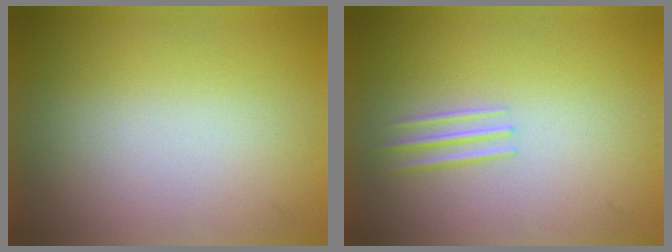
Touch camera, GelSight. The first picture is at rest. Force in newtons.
{"total": 1.8}